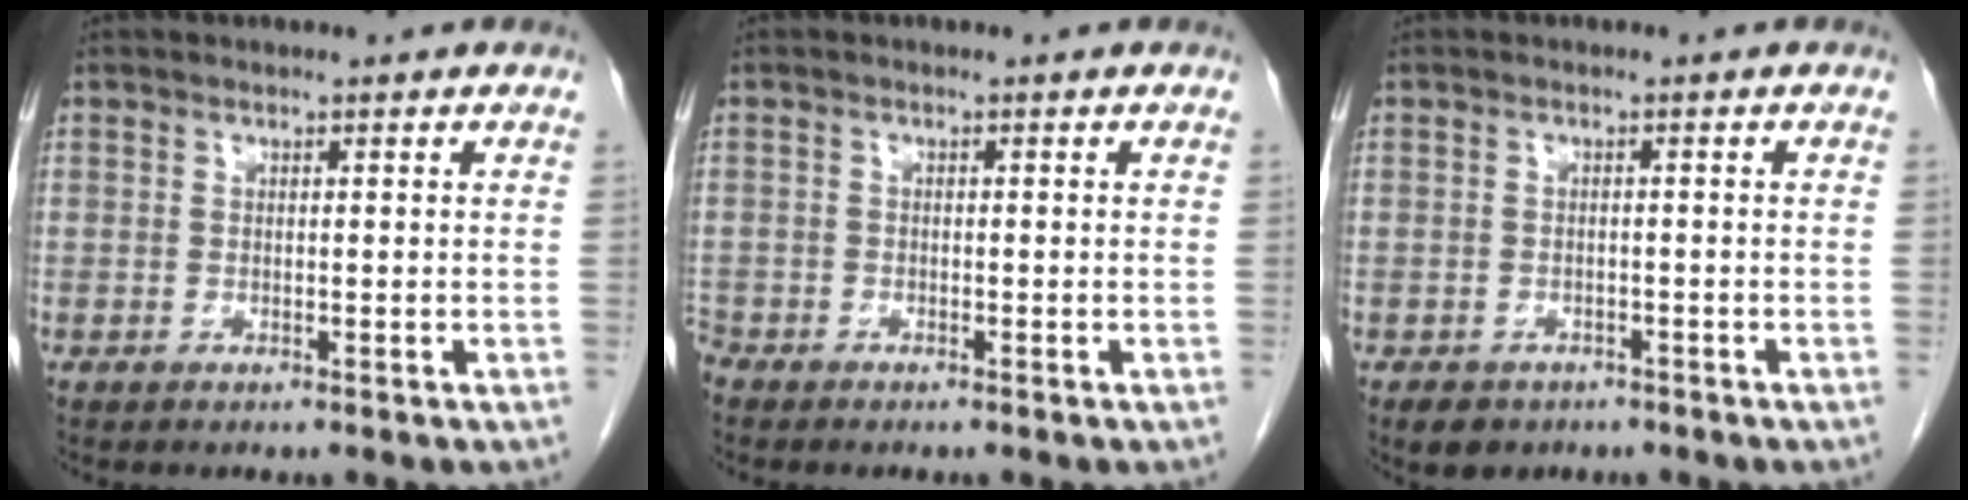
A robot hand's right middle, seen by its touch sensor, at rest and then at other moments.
{"total": 1.6, "force": [-1.5, 0.5, 0.2], "torque": [-0.003, -0.003, -0.027]}
{"total": 3.6, "force": [-2.5, 2.4, 0.9], "torque": [-0.015, 0.002, -0.032]}